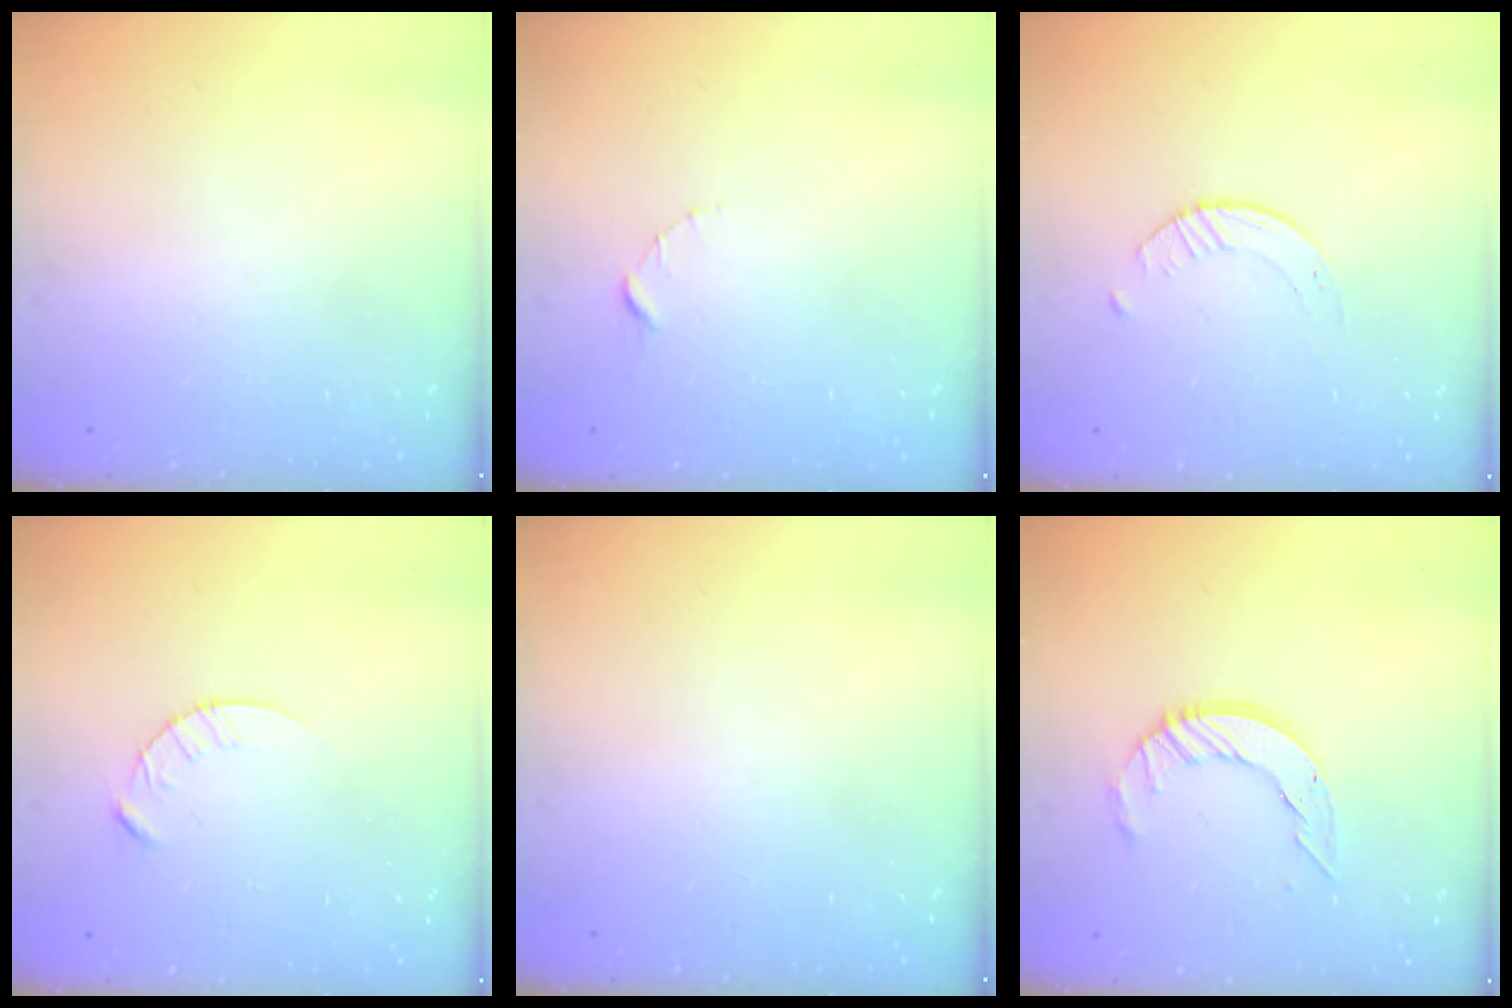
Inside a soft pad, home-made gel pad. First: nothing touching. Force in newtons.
{"total": 1.5, "press": 1.5, "slide": 0.2}
{"total": 1.6, "press": 1.6, "slide": 0.3}
{"total": 4.7, "press": 4.7, "slide": 0.5}
{"total": 0.0}
{"total": 9.3, "press": 9.3, "slide": 0.9}